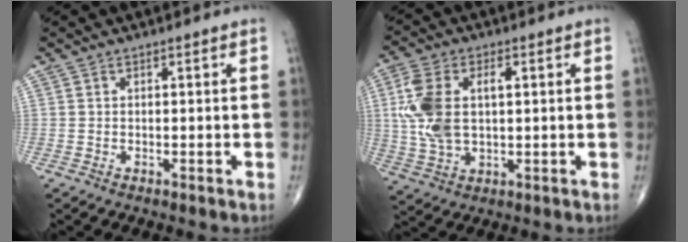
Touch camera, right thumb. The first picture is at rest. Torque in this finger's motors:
{"motor_torque": [1.50, 1.74, 1.28, 0.18, 0.15]}